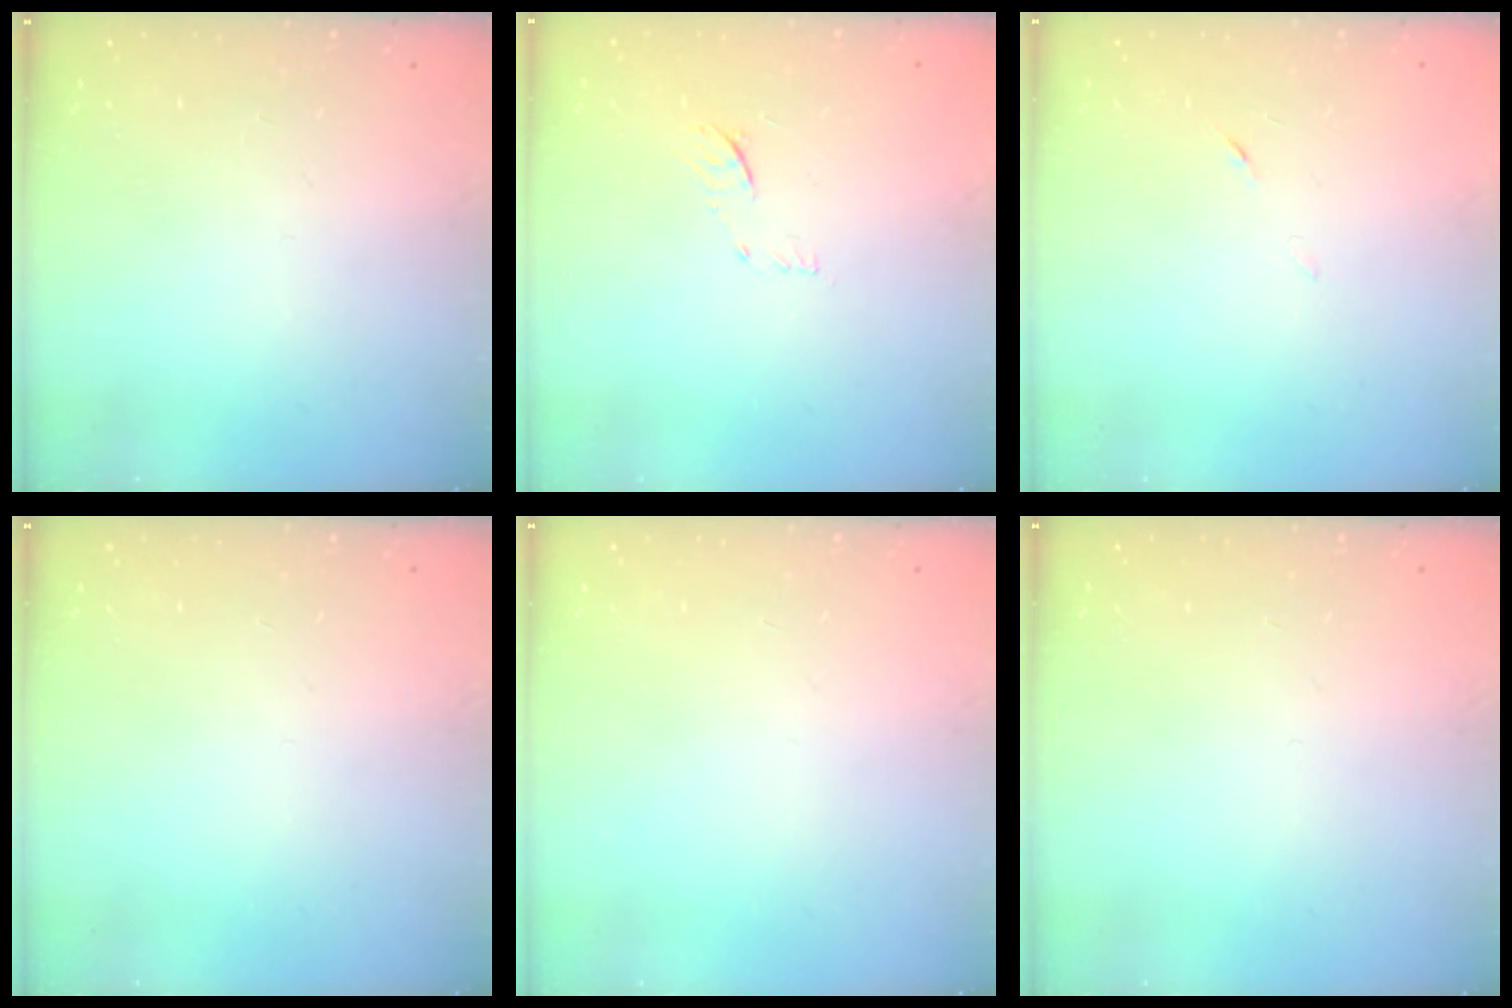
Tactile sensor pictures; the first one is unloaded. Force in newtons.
{"total": 6.2, "press": 6.1, "slide": 0.7}
{"total": 4.5, "press": 4.5, "slide": 0.6}
{"total": 0.0}
{"total": 0.0}
{"total": 0.0}